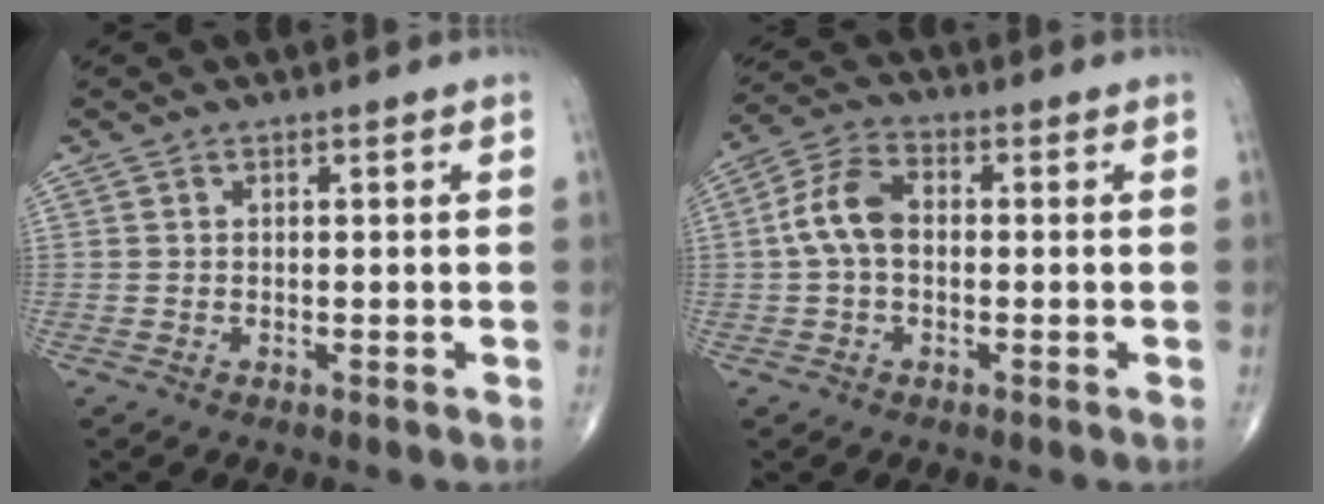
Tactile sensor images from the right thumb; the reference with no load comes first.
{"total": 7.4, "force": [-0.1, 4.6, 5.8], "torque": [-0.115, 0.024, -0.011]}